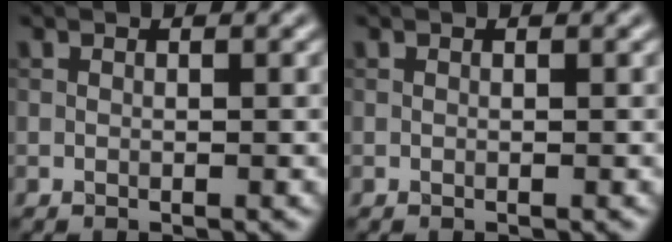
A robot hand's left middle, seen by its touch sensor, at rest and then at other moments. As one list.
[{"total": 0.0}]